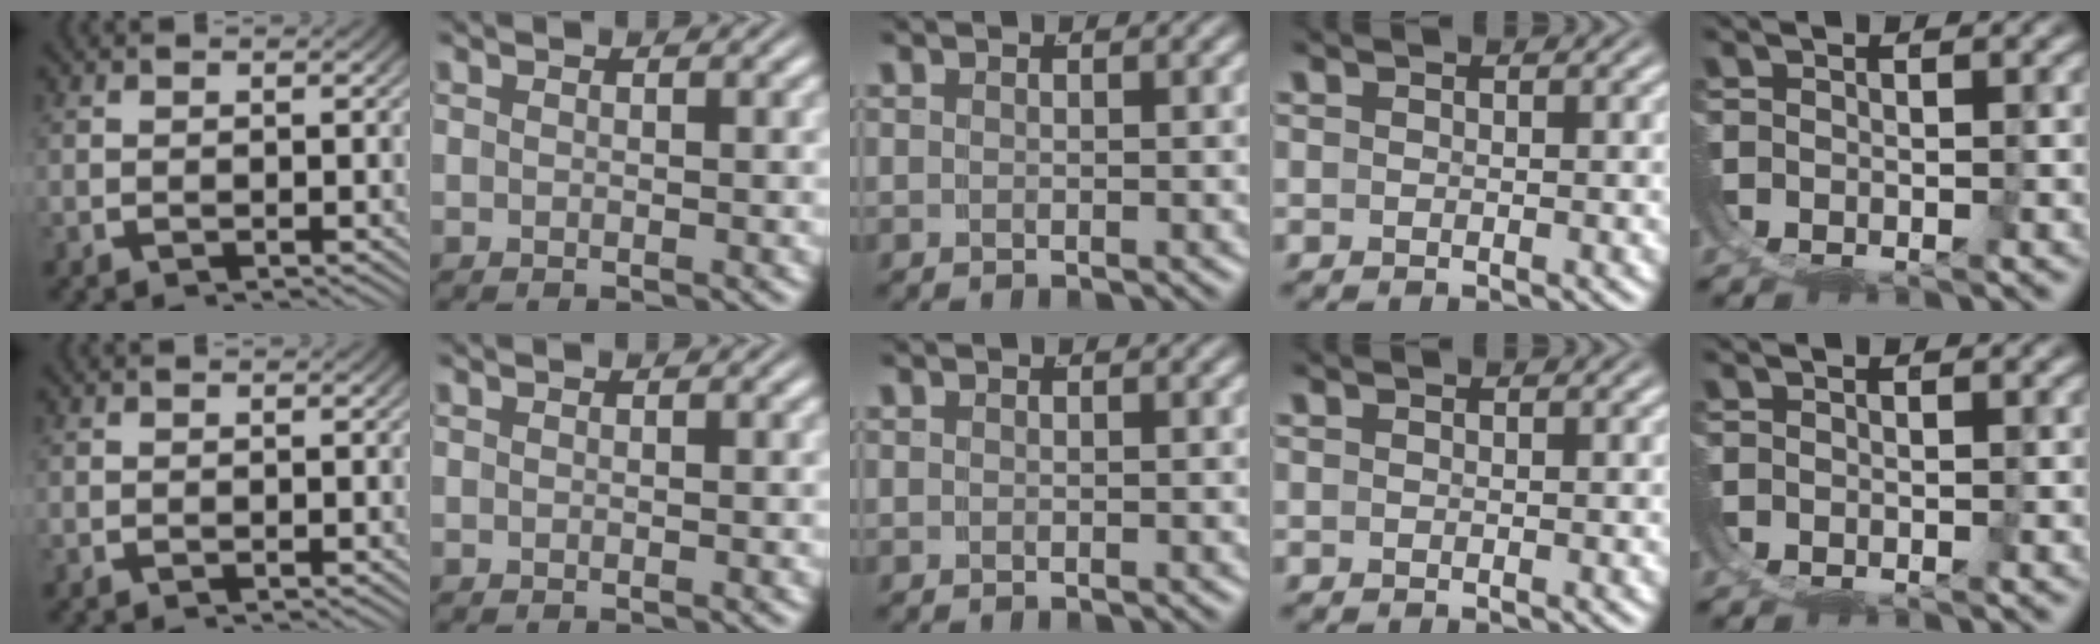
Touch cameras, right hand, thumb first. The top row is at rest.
{}